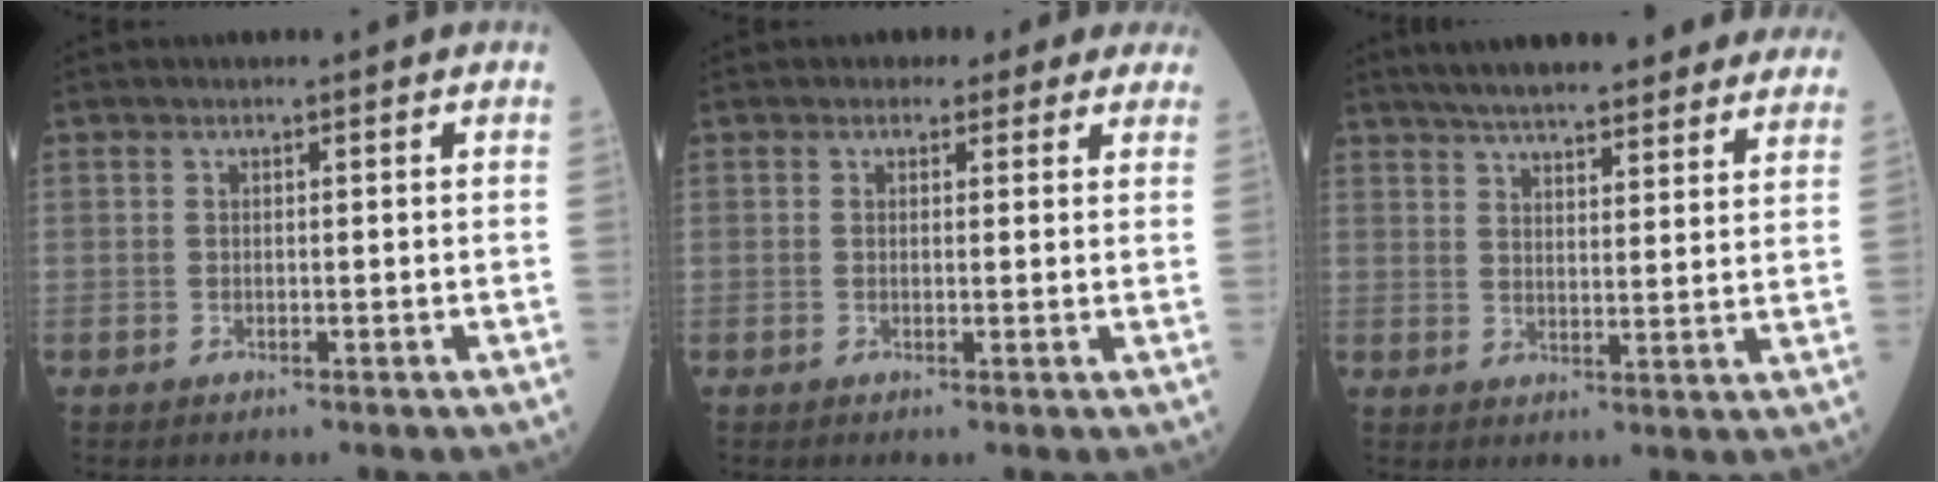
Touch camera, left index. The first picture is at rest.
{"total": 5.0, "force": [4.0, 2.8, 0.8], "torque": [0.008, 0.005, 0.028]}
{"total": 23.7, "force": [20.9, 4.5, 10.3], "torque": [-0.155, 0.010, 0.262]}